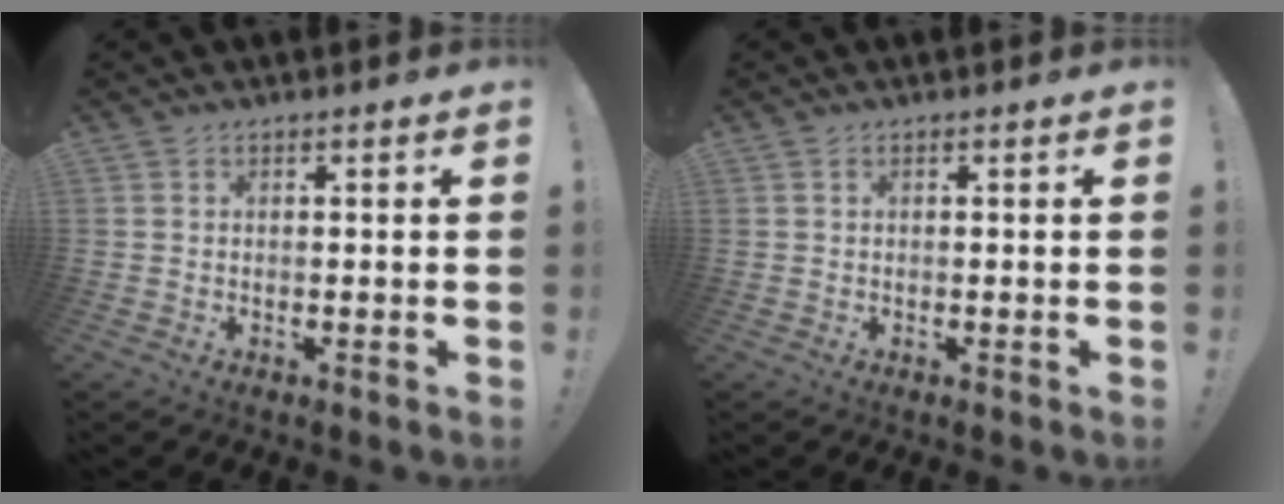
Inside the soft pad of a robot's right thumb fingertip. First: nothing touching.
{"total": 0.0}